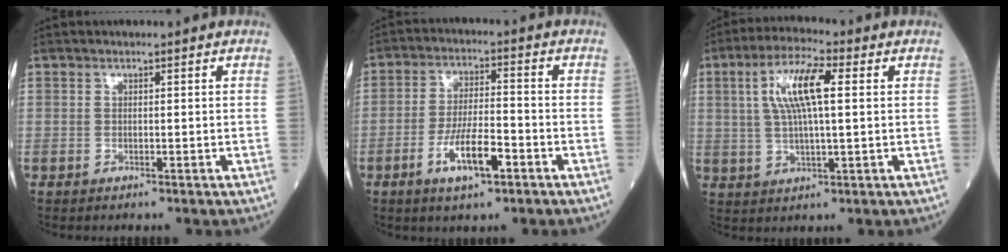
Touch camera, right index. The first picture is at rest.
{"total": 8.1, "force": [-3.7, 1.9, 6.9], "torque": [-0.134, -0.002, -0.064]}
{"total": 9.5, "force": [2.3, 1.9, 9.0], "torque": [-0.181, 0.015, 0.043]}